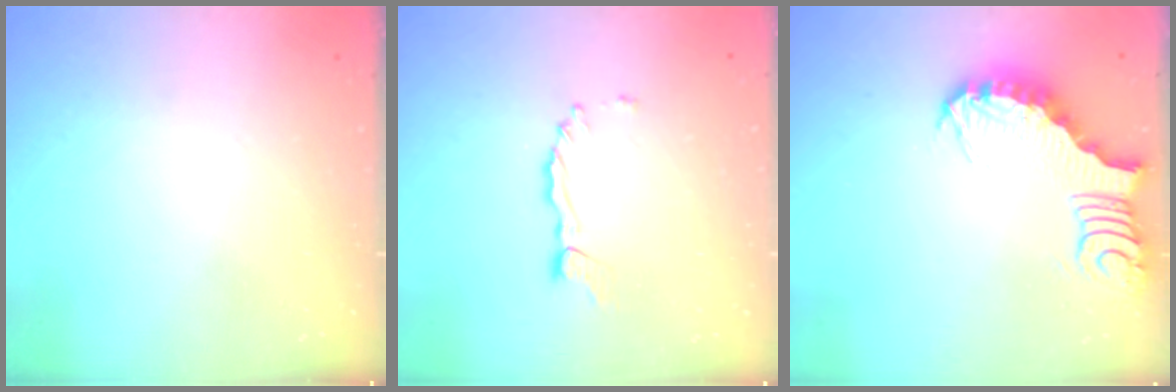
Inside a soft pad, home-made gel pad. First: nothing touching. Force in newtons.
{"total": 1.4, "press": 1.4, "slide": 0.2}
{"total": 3.8, "press": 3.8, "slide": 0.4}